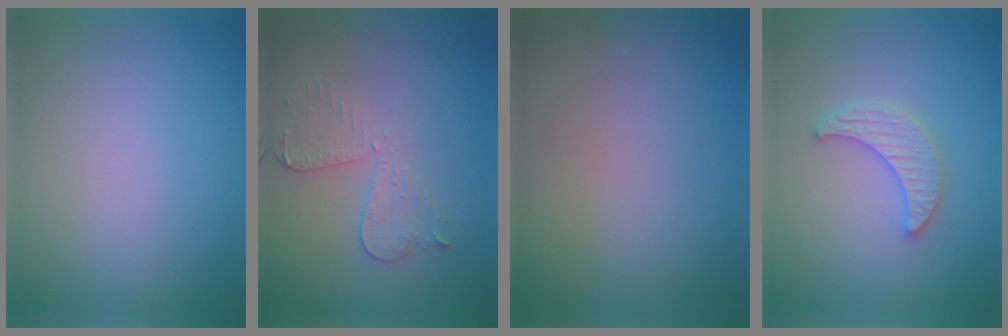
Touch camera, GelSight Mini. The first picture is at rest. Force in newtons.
{"total": 2.9, "press": 2.7, "slide": 1.2}
{"total": 0.0}
{"total": 2.9, "press": 2.9, "slide": 0.7}